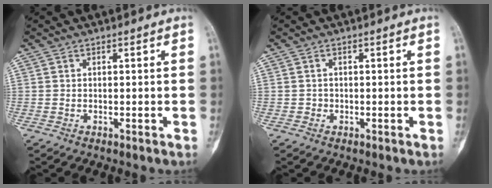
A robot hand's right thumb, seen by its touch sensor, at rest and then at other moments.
{"total": 0.6, "force": [-0.3, 0.6, 0.0], "torque": [0.007, 0.004, -0.007]}